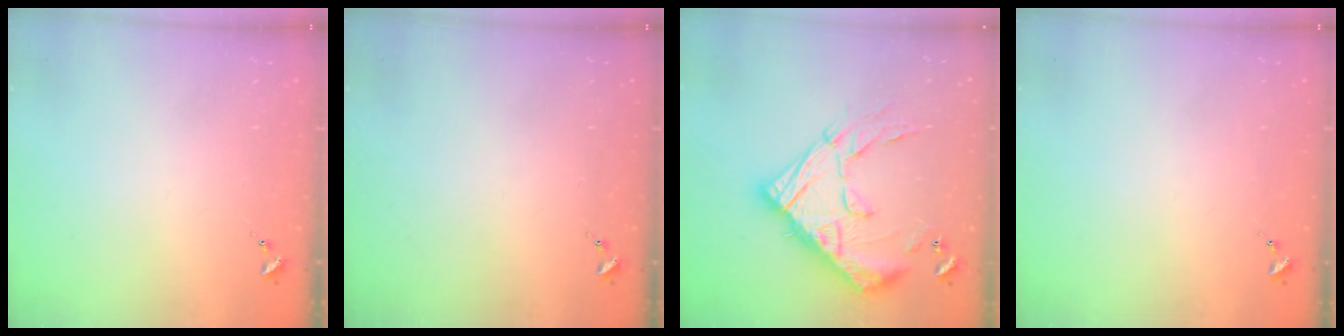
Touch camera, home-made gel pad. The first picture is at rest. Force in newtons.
{"total": 0.0}
{"total": 24.5, "press": 24.4, "slide": 2.2}
{"total": 0.0}